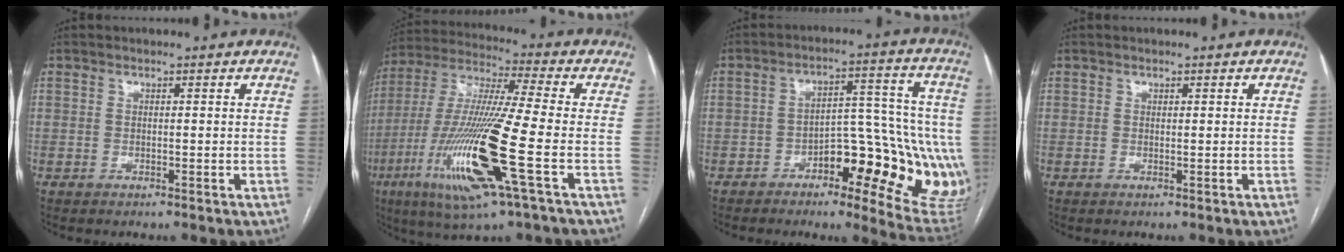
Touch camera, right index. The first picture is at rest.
{"total": 19.7, "force": [-6.5, 0.5, 18.6], "torque": [-0.406, -0.028, -0.126]}
{"total": 17.0, "force": [-4.6, 6.7, 14.9], "torque": [-0.137, 0.024, -0.052]}
{"total": 0.0}